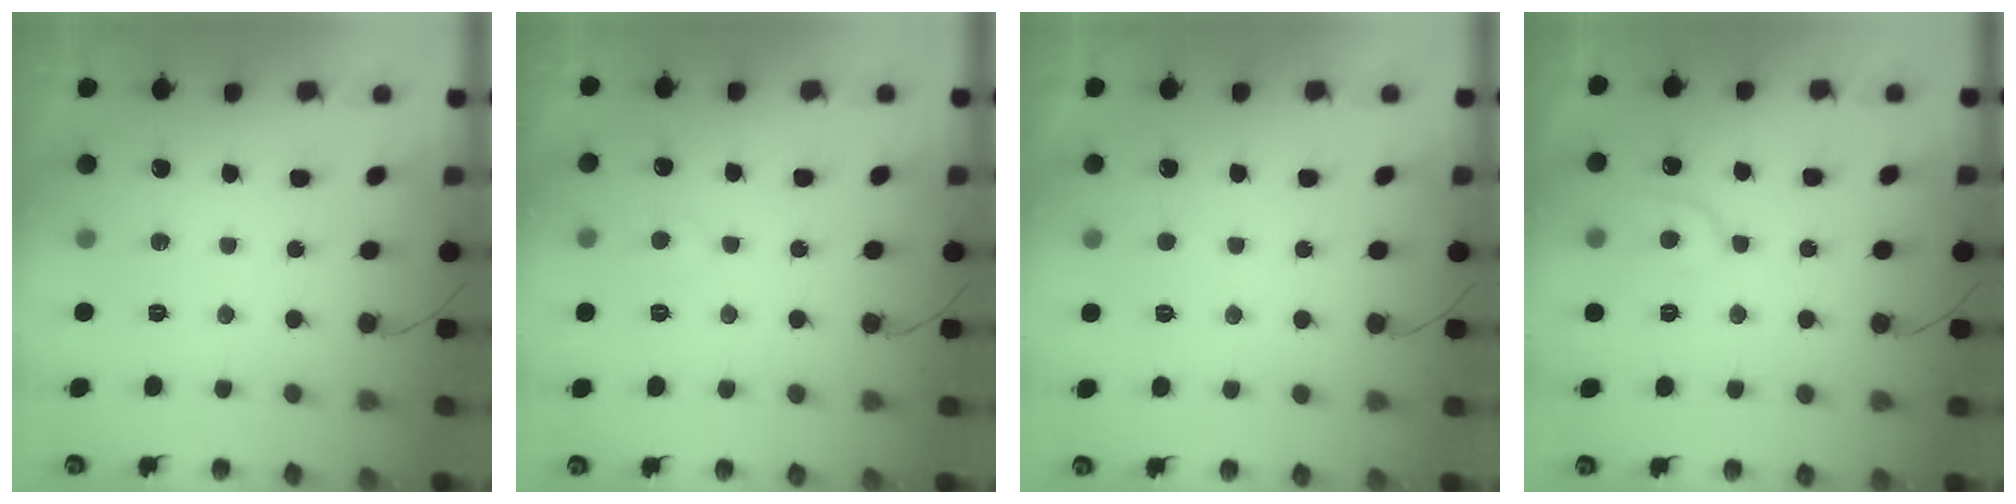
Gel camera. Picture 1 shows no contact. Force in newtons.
{"total": 3.6, "press": 3.6, "slide": 0.4}
{"total": 2.4, "press": 2.4, "slide": 0.4}
{"total": 7.6, "press": 7.6, "slide": 0.8}